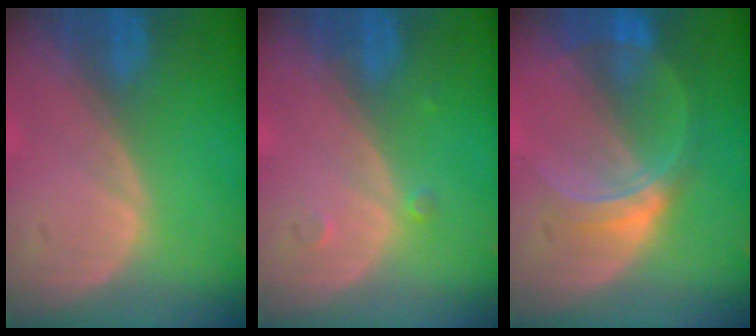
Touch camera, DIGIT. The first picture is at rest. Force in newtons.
{"total": 0.8, "press": 0.8, "slide": 0.1}
{"total": 6.5, "press": 5.7, "slide": 3.1}